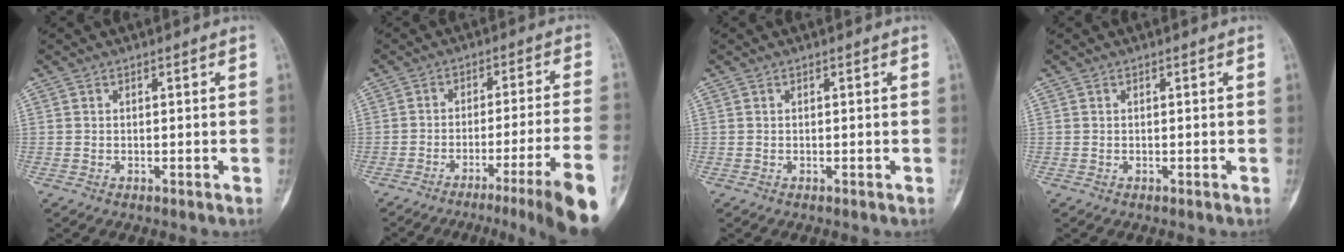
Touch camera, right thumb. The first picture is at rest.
{"total": 16.0, "force": [-10.0, -0.8, 12.4], "torque": [-0.141, 0.047, -0.146]}
{"total": 0.0}
{"total": 0.0}